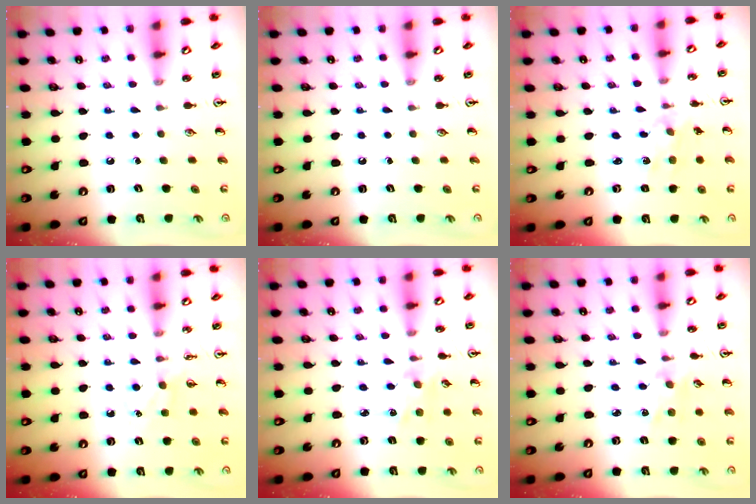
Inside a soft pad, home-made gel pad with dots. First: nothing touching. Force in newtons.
{"total": 0.0}
{"total": 1.1, "press": 1.1, "slide": 0.3}
{"total": 4.2, "press": 4.2, "slide": 0.4}
{"total": 1.2, "press": 1.2, "slide": 0.2}
{"total": 1.2, "press": 1.2, "slide": 0.2}